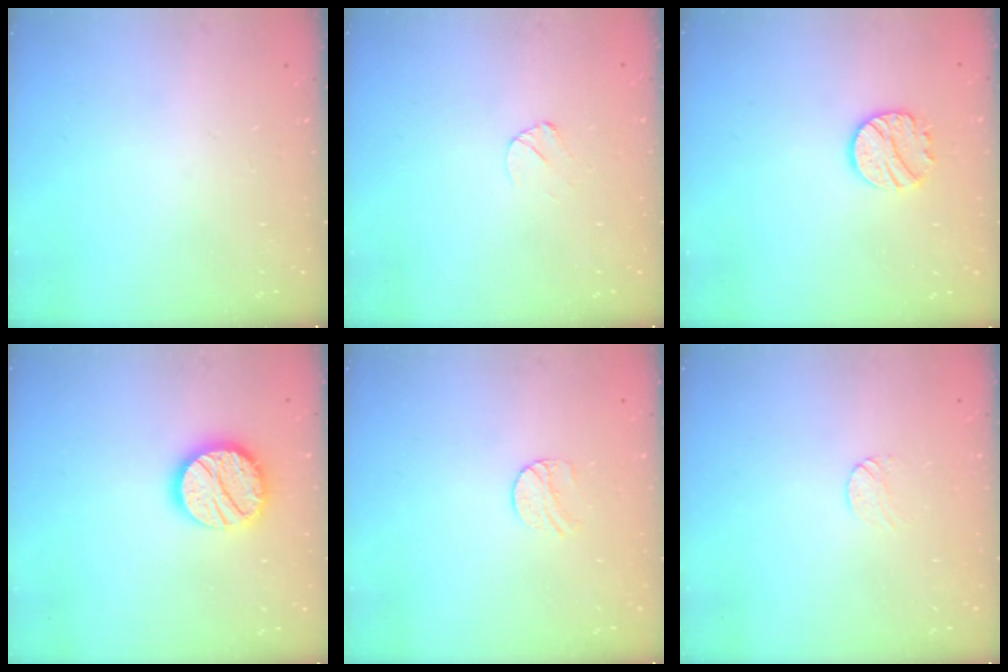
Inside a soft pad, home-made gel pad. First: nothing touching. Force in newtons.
{"total": 3.2, "press": 3.1, "slide": 0.4}
{"total": 10.5, "press": 10.4, "slide": 0.8}
{"total": 16.5, "press": 16.5, "slide": 1.4}
{"total": 7.2, "press": 7.2, "slide": 0.7}
{"total": 4.5, "press": 4.5, "slide": 0.4}